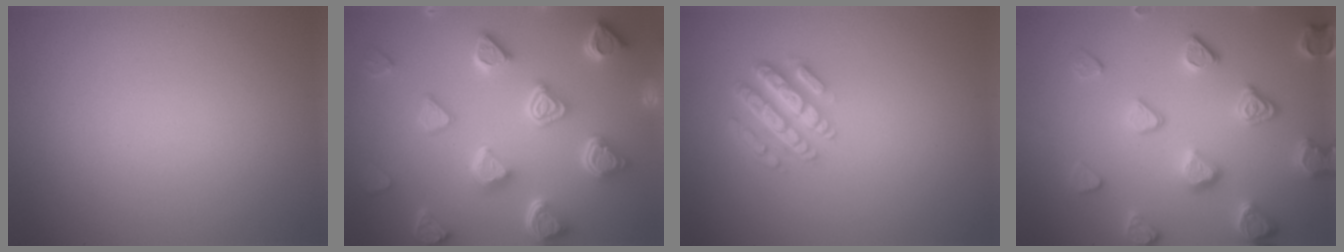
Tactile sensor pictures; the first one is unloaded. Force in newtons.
{"total": 7.4, "press": 5.9, "slide": 4.4}
{"total": 4.4, "press": 3.2, "slide": 3.0}
{"total": 4.3, "press": 4.2, "slide": 1.1}